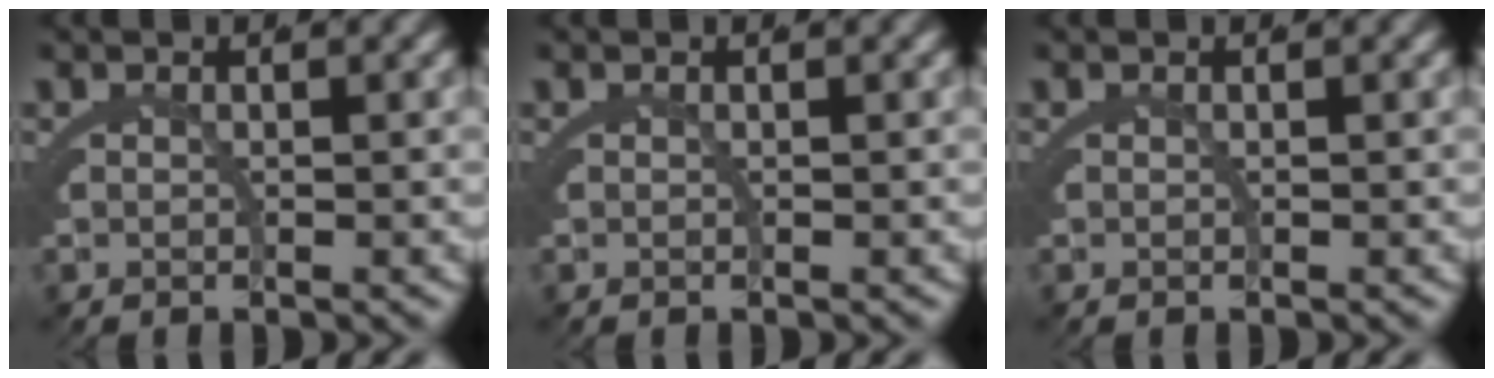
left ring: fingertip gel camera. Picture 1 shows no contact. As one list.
[{"total": 0.0}, {"total": 1.9, "force": [0.1, -1.9, -0.5], "torque": [0.019, -0.008, 0.011]}]